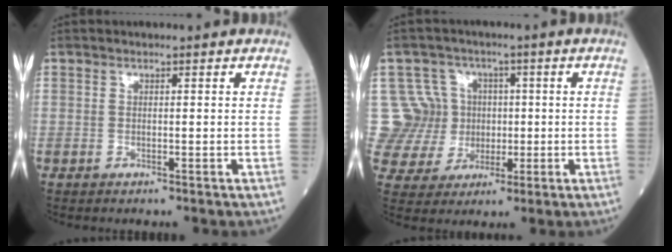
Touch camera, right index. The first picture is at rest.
{"total": 10.3, "force": [1.2, 10.1, 0.9], "torque": [-0.026, 0.042, 0.035]}